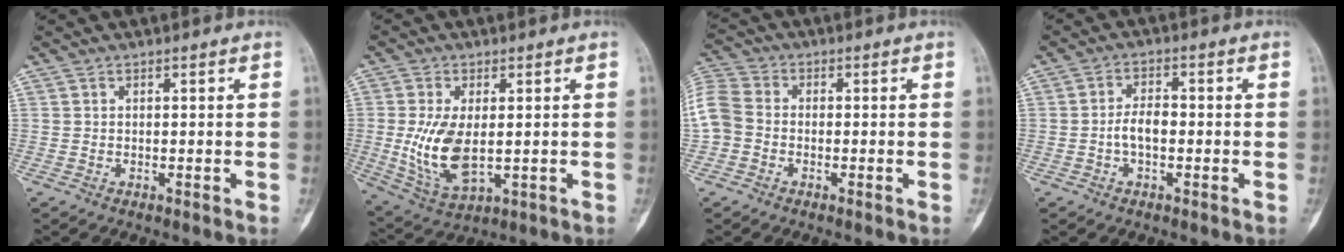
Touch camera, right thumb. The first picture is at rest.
{"total": 11.0, "force": [-0.2, 5.8, 9.3], "torque": [-0.186, -0.012, 0.015]}
{"total": 10.7, "force": [-1.5, 9.1, 5.5], "torque": [-0.145, 0.026, -0.031]}
{"total": 4.1, "force": [-0.9, 2.2, 3.3], "torque": [-0.058, 0.016, -0.021]}